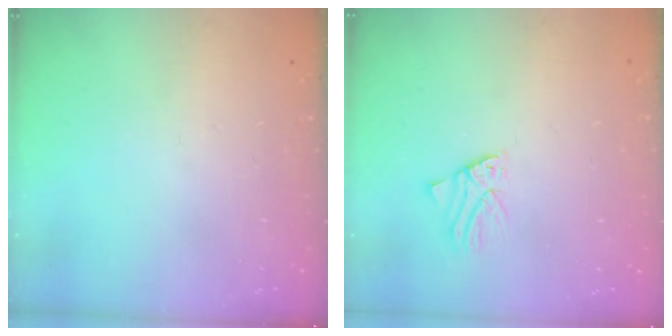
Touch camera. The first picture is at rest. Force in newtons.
{"total": 1.4, "press": 1.4, "slide": 0.1}